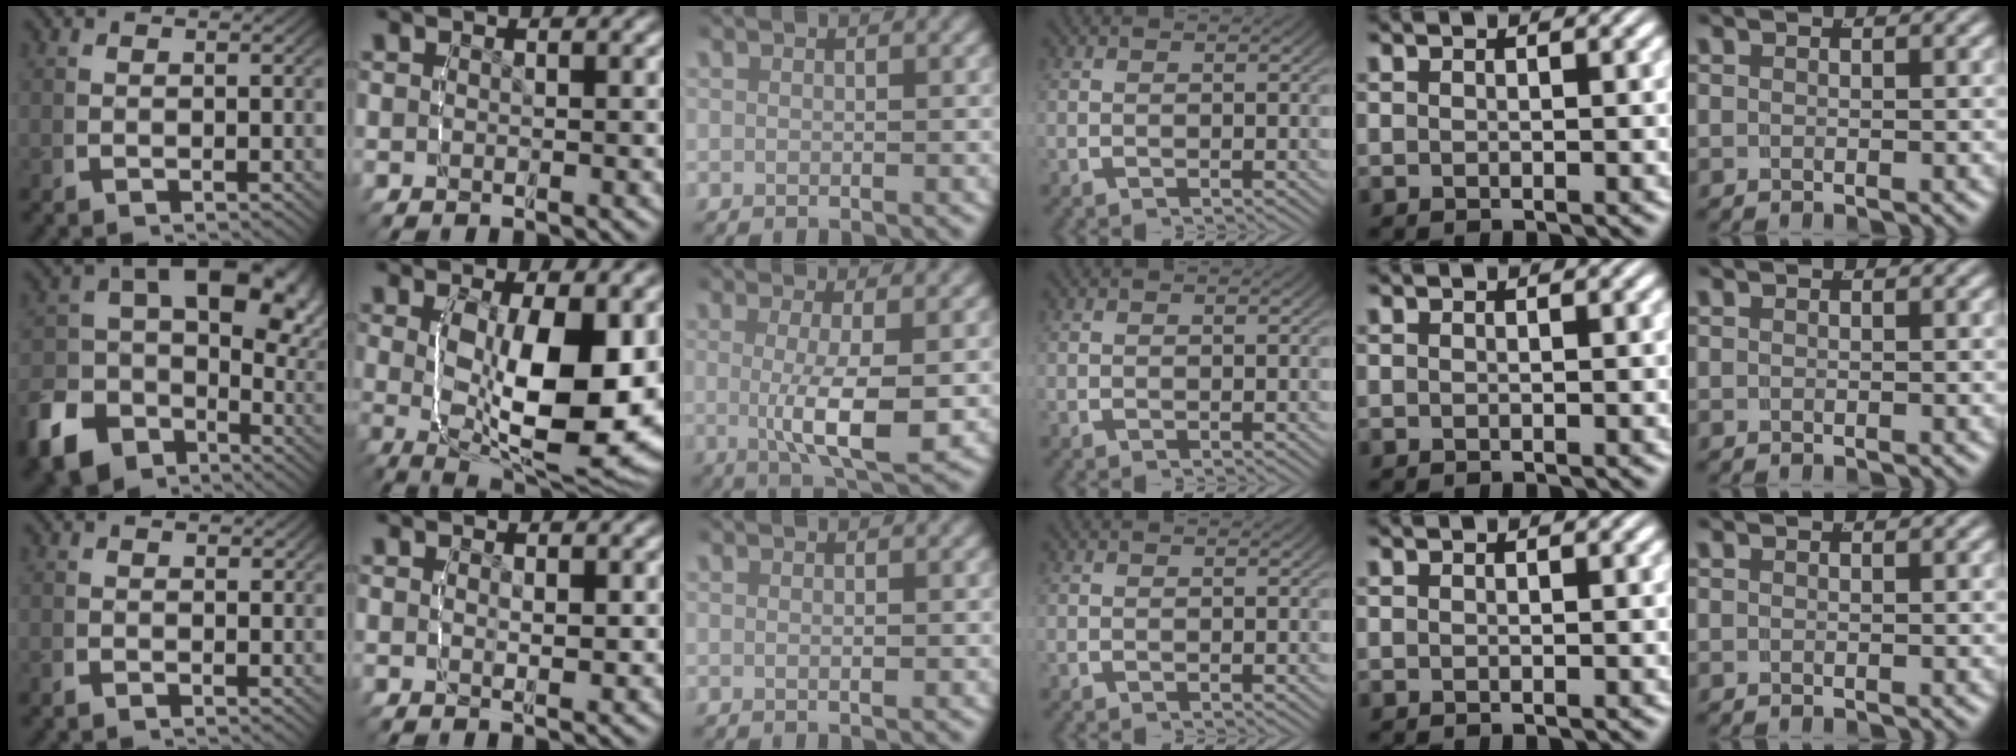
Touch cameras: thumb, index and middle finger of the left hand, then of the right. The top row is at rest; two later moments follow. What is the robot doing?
{"motion": "lift_and_place", "object": "lipstick"}